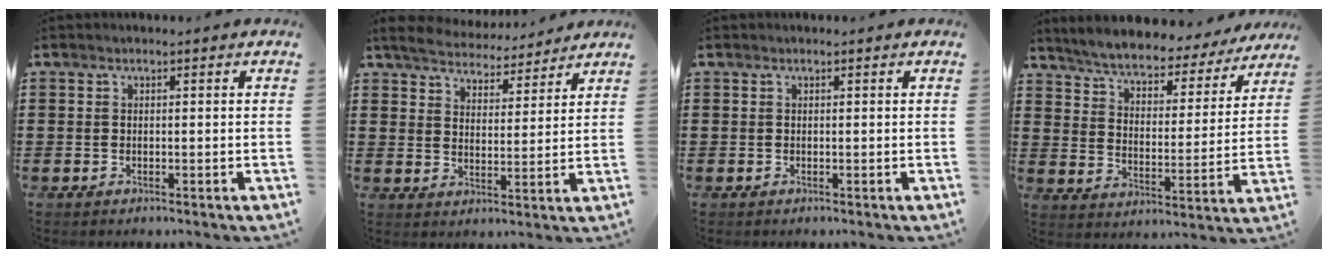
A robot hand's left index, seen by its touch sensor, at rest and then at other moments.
{"total": 4.9, "force": [4.8, 0.6, 0.5], "torque": [-0.035, -0.025, 0.083]}
{"total": 0.0}
{"total": 5.3, "force": [5.2, 0.4, 1.1], "torque": [-0.048, -0.038, 0.085]}